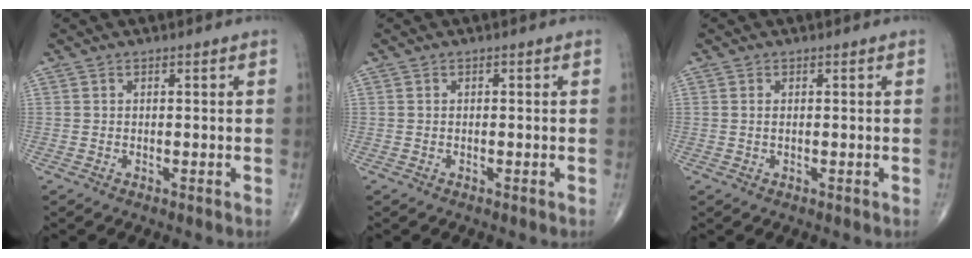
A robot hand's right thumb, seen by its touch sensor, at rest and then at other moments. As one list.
[{"total": 0.0}, {"total": 0.6, "force": [0.1, 0.2, 0.5], "torque": [-0.015, 0.000, 0.002]}]